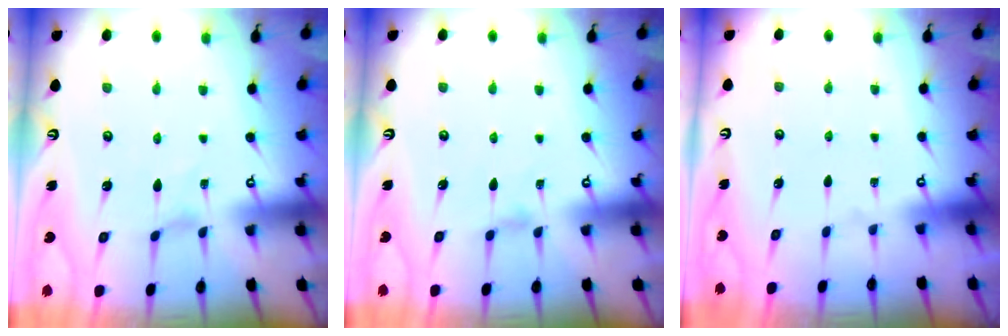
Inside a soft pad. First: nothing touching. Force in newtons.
{"total": 1.1, "press": 1.1, "slide": 0.4}
{"total": 0.0}